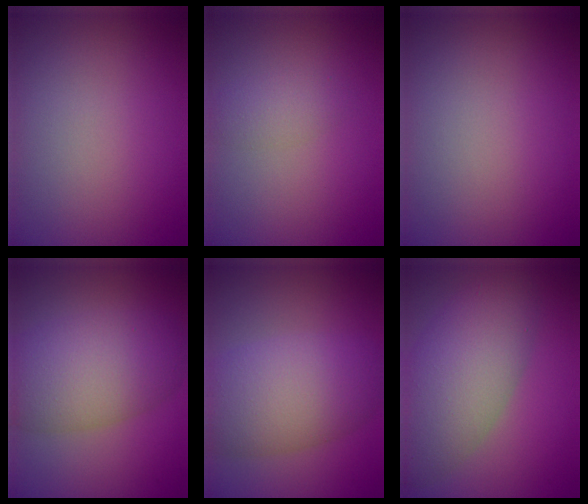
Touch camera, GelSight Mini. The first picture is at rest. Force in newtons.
{"total": 1.6, "press": 1.6, "slide": 0.1}
{"total": 0.0}
{"total": 7.7, "press": 7.7, "slide": 0.2}
{"total": 7.7, "press": 7.7, "slide": 0.2}
{"total": 7.8, "press": 7.7, "slide": 0.5}